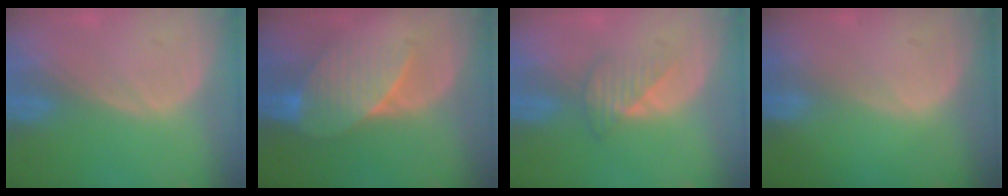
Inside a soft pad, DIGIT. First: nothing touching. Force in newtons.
{"total": 7.3, "press": 6.9, "slide": 2.1}
{"total": 3.5, "press": 3.2, "slide": 1.4}
{"total": 0.0}